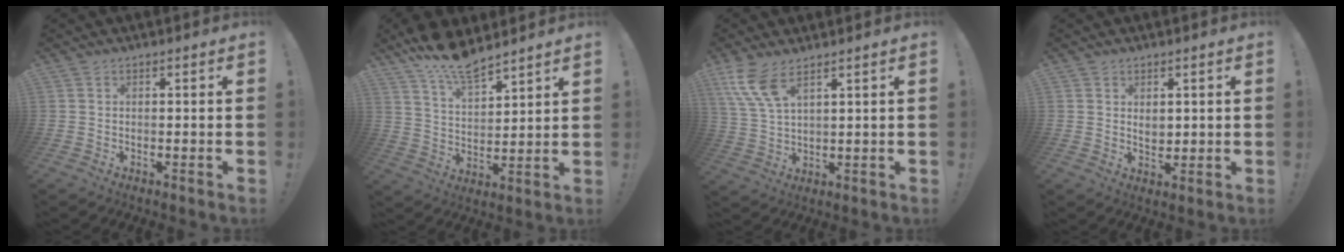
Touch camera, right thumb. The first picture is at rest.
{"total": 11.2, "force": [9.6, 3.2, 4.8], "torque": [-0.094, -0.068, 0.177]}
{"total": 8.6, "force": [5.6, 2.5, 6.1], "torque": [-0.137, -0.021, 0.109]}
{"total": 2.8, "force": [1.3, 2.1, 1.3], "torque": [-0.010, -0.008, 0.020]}